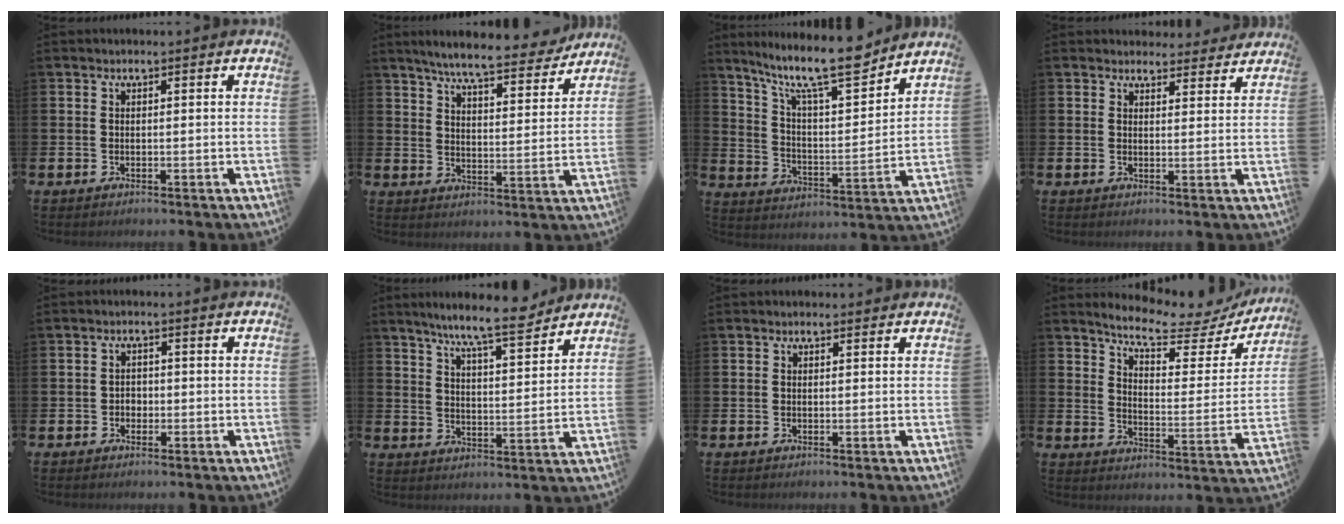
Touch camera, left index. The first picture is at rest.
{"total": 7.6, "force": [7.0, 0.5, 2.8], "torque": [-0.062, -0.045, 0.117]}
{"total": 13.4, "force": [11.0, 2.8, 7.2], "torque": [-0.149, -0.063, 0.188]}
{"total": 3.5, "force": [3.4, 1.1, -0.1], "torque": [0.008, -0.019, 0.059]}
{"total": 1.6, "force": [-0.4, 1.4, 0.6], "torque": [-0.001, 0.001, -0.013]}
{"total": 8.8, "force": [7.9, 0.6, 3.7], "torque": [-0.081, -0.045, 0.137]}
{"total": 0.6, "force": [0.5, 0.3, 0.2], "torque": [0.009, -0.002, 0.006]}
{"total": 6.9, "force": [6.2, 1.2, 2.8], "torque": [-0.070, -0.051, 0.097]}